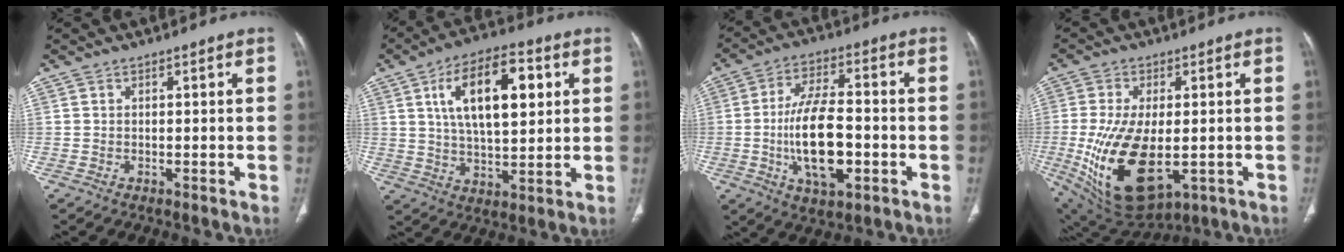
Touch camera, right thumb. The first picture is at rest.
{"total": 15.7, "force": [4.8, 7.3, 13.1], "torque": [-0.196, -0.002, 0.079]}
{"total": 14.8, "force": [-3.0, 6.5, 12.9], "torque": [-0.229, 0.012, -0.048]}
{"total": 18.1, "force": [-3.4, 9.3, 15.2], "torque": [-0.295, -0.021, -0.029]}